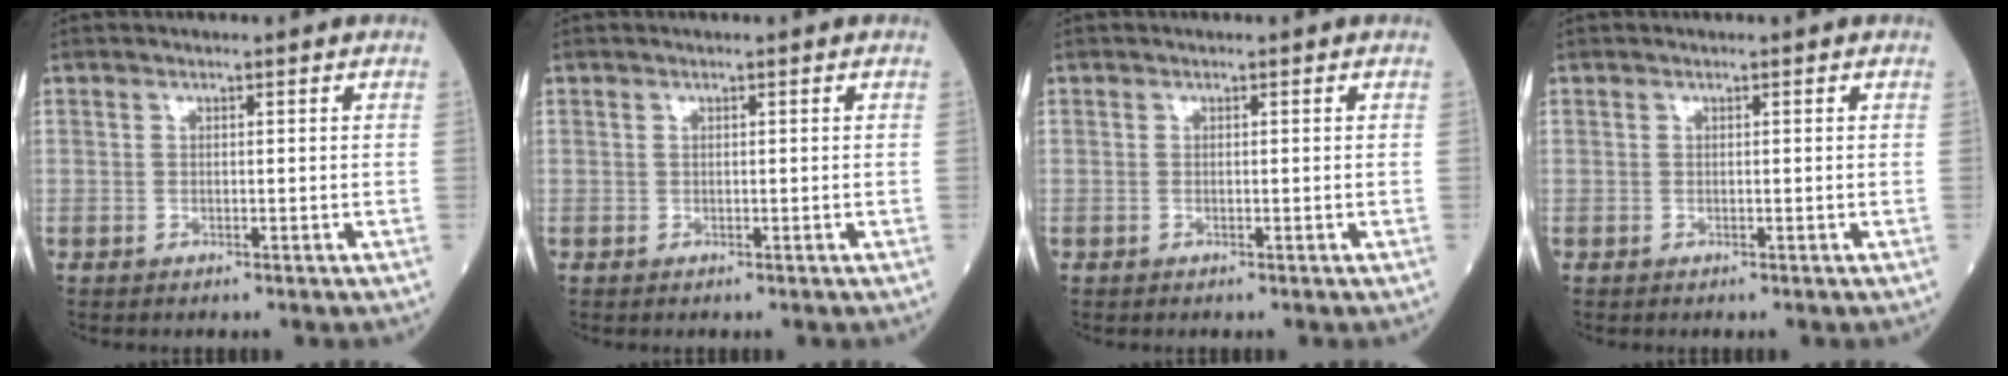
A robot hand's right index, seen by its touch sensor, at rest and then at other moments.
{"total": 0.0}
{"total": 0.0}
{"total": 0.0}